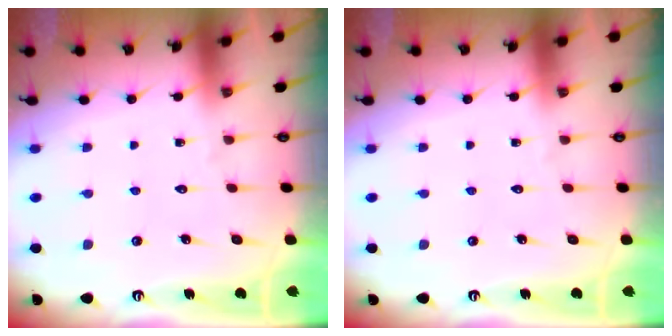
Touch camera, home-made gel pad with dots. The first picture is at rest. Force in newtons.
{"total": 0.0}